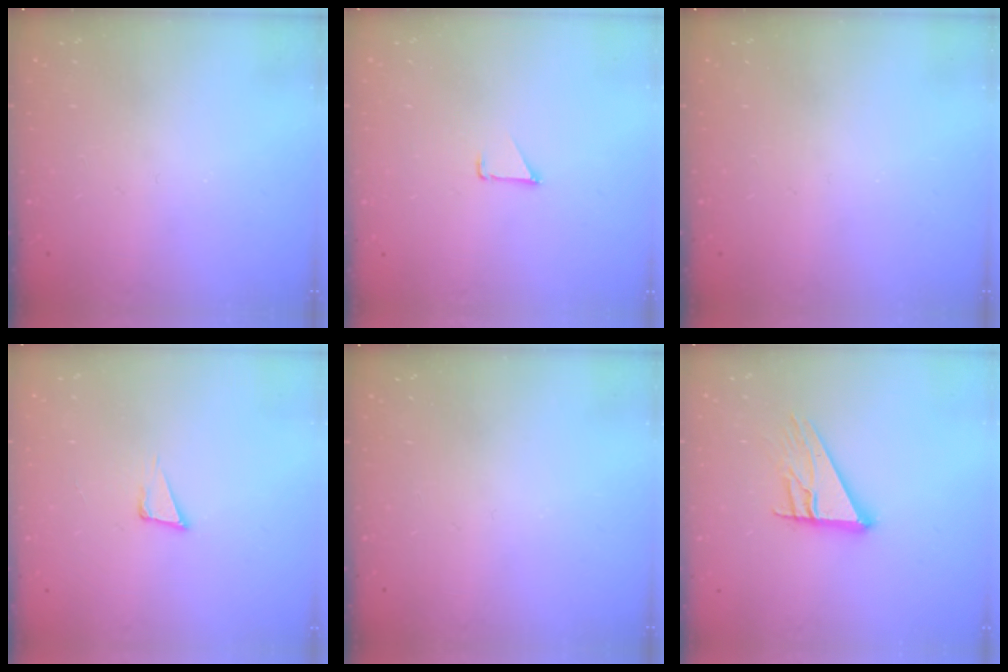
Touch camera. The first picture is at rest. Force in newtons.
{"total": 0.9, "press": 0.9, "slide": 0.1}
{"total": 0.0}
{"total": 3.9, "press": 2.6, "slide": 2.9}
{"total": 0.0}
{"total": 12.9, "press": 12.9, "slide": 1.2}